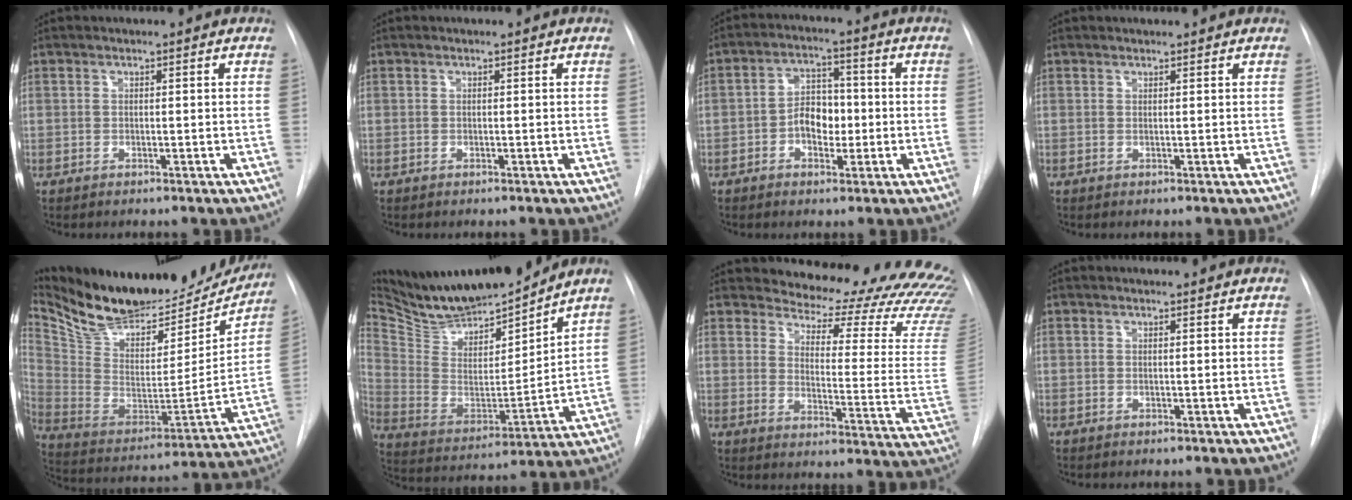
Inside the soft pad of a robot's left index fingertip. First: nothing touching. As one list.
[{"total": 0.0}, {"total": 5.8, "force": [-1.2, 3.8, 4.3], "torque": [-0.073, 0.020, -0.021]}, {"total": 1.1, "force": [1.0, 0.3, 0.1], "torque": [-0.008, 0.012, 0.016]}, {"total": 28.3, "force": [24.8, 9.2, 10.0], "torque": [-0.191, -0.030, 0.370]}, {"total": 18.8, "force": [17.0, 3.0, 7.4], "torque": [-0.137, -0.021, 0.300]}, {"total": 25.3, "force": [23.7, 5.7, 6.7], "torque": [-0.089, -0.136, 0.261]}, {"total": 0.8, "force": [0.8, 0.2, 0.1], "torque": [-0.008, 0.009, 0.011]}]